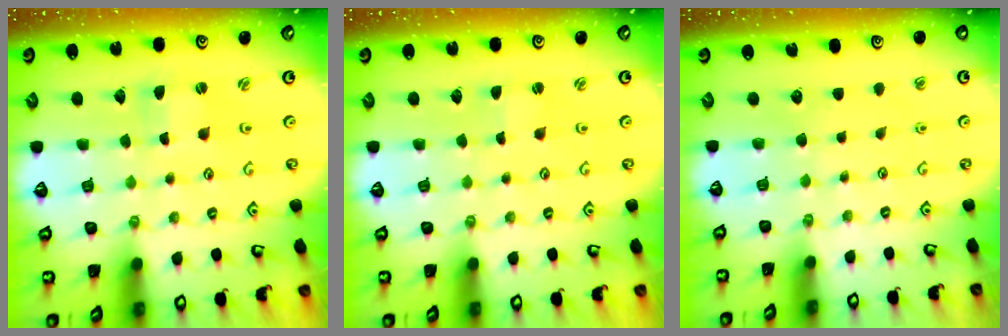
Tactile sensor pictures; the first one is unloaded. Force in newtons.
{"total": 1.1, "press": 1.1, "slide": 0.2}
{"total": 0.0}